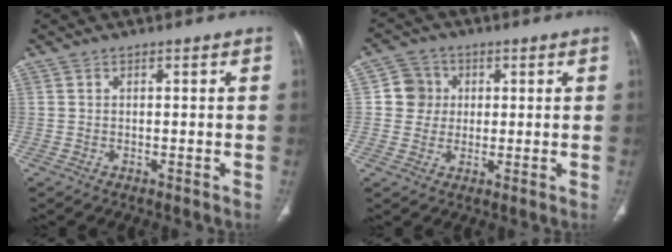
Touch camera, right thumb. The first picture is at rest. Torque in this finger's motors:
{"motor_torque": [0.89, 0.95, 0.29, -0.35, -0.02]}